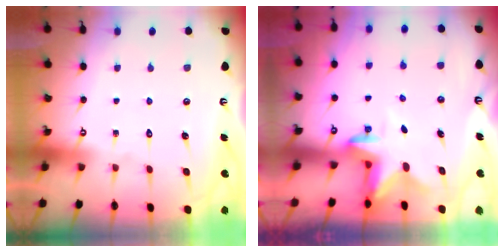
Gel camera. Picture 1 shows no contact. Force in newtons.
{"total": 2.7, "press": 2.7, "slide": 0.5}